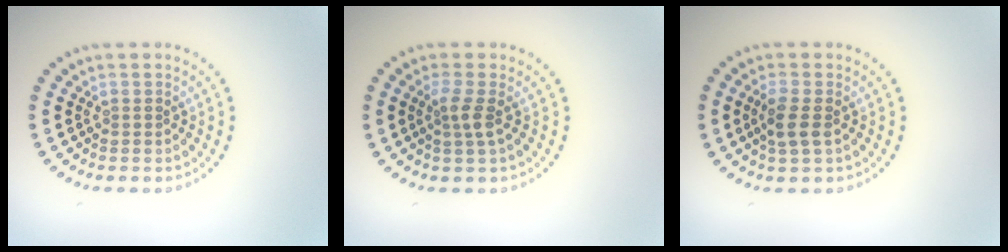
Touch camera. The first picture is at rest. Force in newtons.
{"total": 1.9, "press": 1.4, "slide": 1.2}
{"total": 2.3, "press": 2.1, "slide": 0.9}